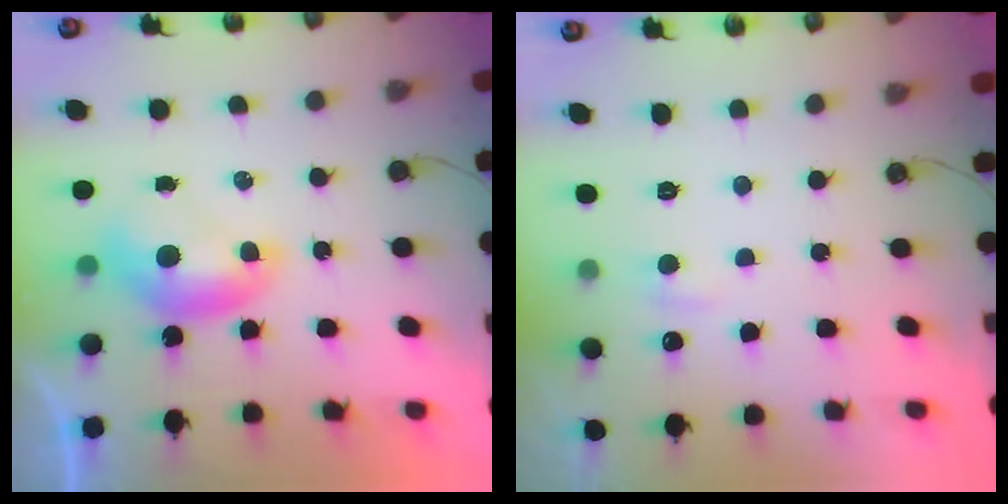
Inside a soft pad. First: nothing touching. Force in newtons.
{"total": 1.5, "press": 1.4, "slide": 0.5}